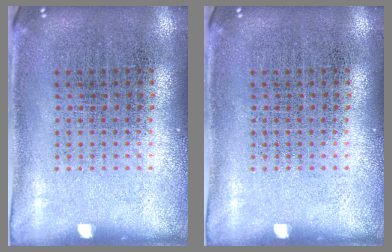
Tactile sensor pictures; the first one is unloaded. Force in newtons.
{"total": 0.0}